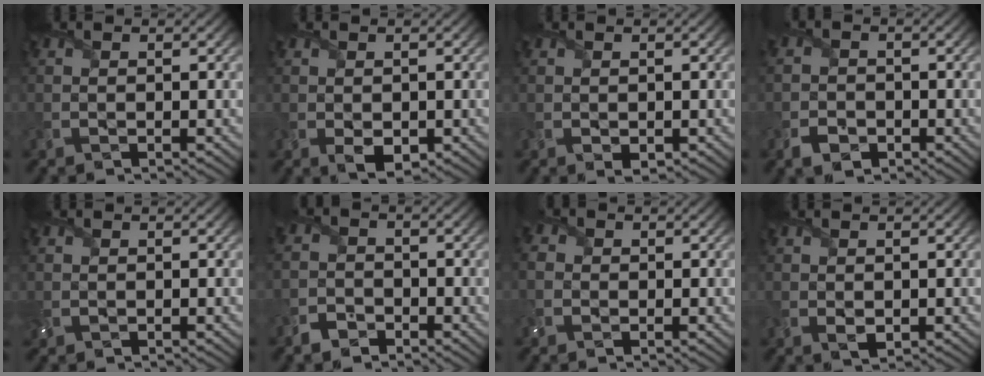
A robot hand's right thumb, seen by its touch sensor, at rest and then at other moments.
{"total": 2.0, "force": [-0.5, 1.3, 1.5], "torque": [-0.034, -0.007, -0.006]}
{"total": 0.8, "force": [-0.1, 0.5, 0.6], "torque": [-0.013, -0.003, 0.001]}
{"total": 2.6, "force": [-1.6, 1.8, 0.9], "torque": [-0.024, -0.003, -0.038]}
{"total": 0.9, "force": [0.2, 0.8, 0.5], "torque": [-0.017, 0.001, 0.005]}
{"total": 2.5, "force": [-2.0, 1.3, 0.5], "torque": [-0.016, 0.002, -0.051]}
{"total": 2.4, "force": [-0.4, 2.1, 1.0], "torque": [-0.038, 0.004, -0.011]}
{"total": 1.2, "force": [0.1, 0.8, 0.9], "torque": [-0.023, -0.003, 0.004]}